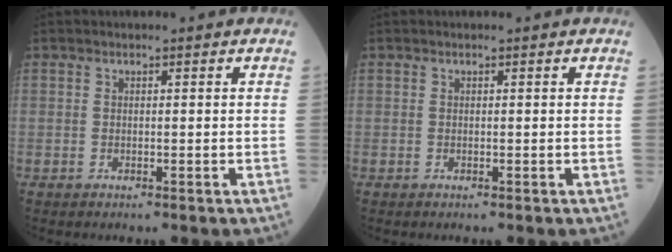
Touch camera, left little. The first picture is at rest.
{"total": 0.0}